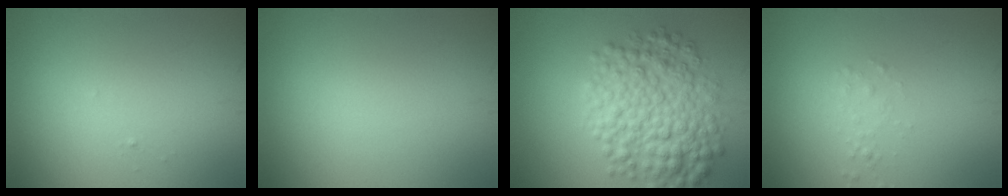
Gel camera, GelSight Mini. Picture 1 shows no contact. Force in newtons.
{"total": 0.0}
{"total": 7.7, "press": 7.7, "slide": 0.1}
{"total": 0.8, "press": 0.7, "slide": 0.1}